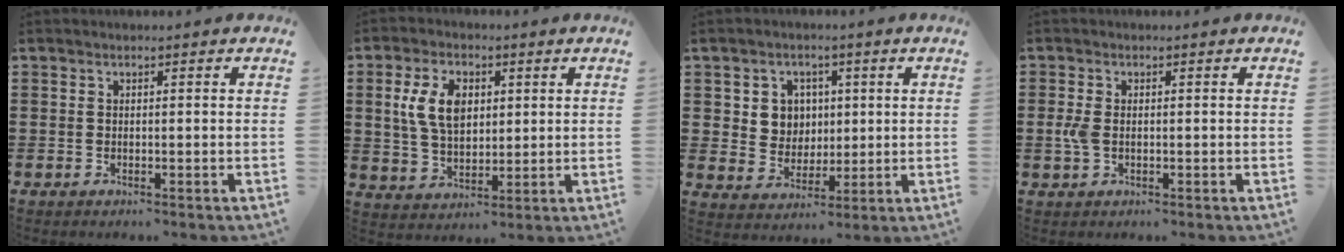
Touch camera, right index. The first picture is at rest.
{"total": 8.1, "force": [1.9, 5.1, 5.9], "torque": [-0.134, 0.010, 0.029]}
{"total": 5.2, "force": [1.6, 4.9, 1.0], "torque": [-0.037, 0.011, 0.025]}
{"total": 2.9, "force": [-0.2, 1.8, 2.3], "torque": [-0.069, -0.002, -0.011]}